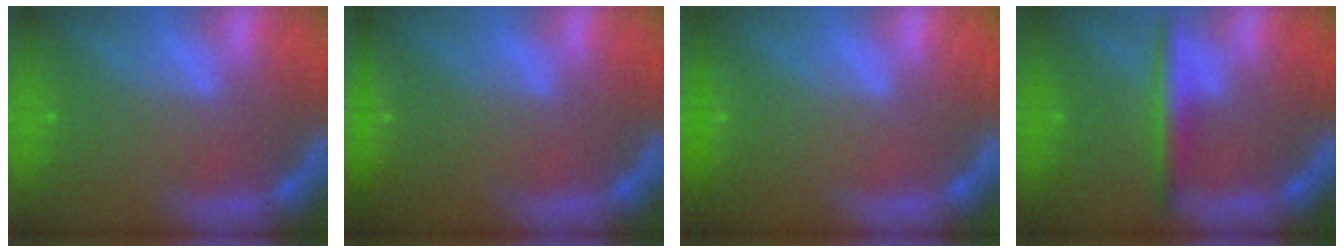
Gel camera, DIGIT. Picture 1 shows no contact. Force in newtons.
{"total": 2.9}
{"total": 0.9}
{"total": 3.5}